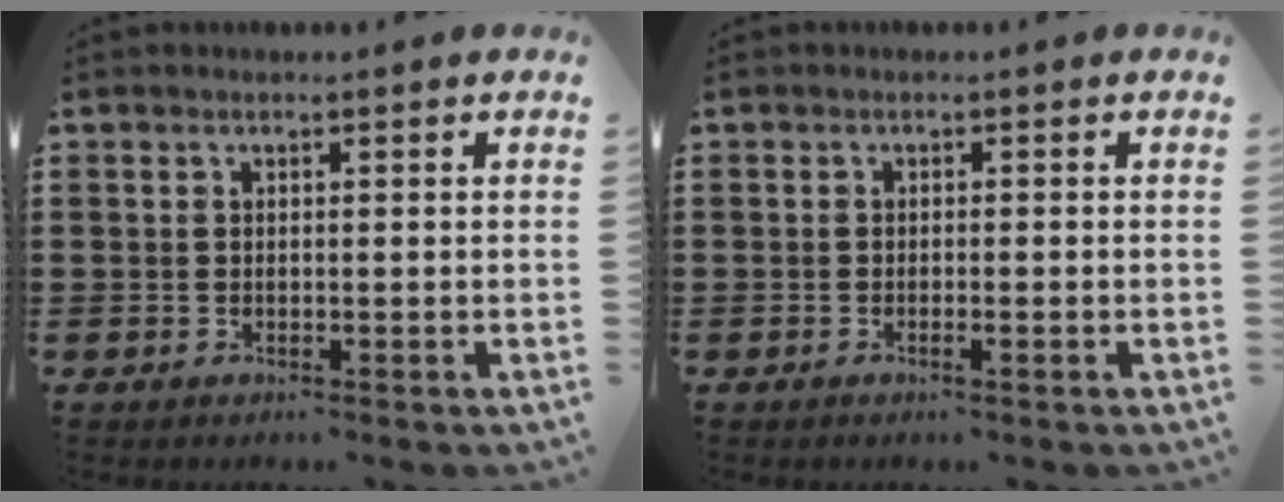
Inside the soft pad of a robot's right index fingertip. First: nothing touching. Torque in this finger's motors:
{"motor_torque": [-0.04, 0.07, -0.04, 0.00]}